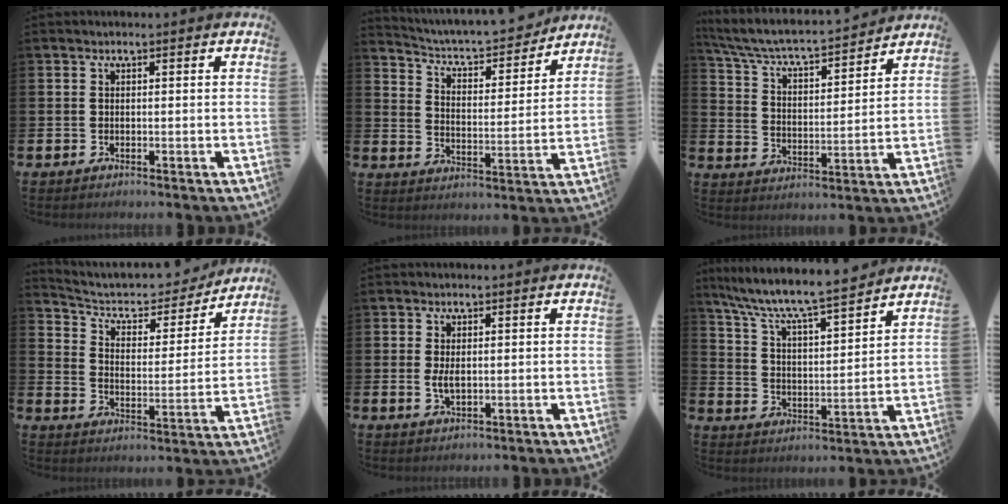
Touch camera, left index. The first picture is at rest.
{"total": 6.2, "force": [5.9, 1.3, 1.4], "torque": [-0.054, -0.052, 0.095]}
{"total": 6.3, "force": [5.9, 1.0, 2.1], "torque": [-0.071, -0.047, 0.096]}
{"total": 7.4, "force": [6.6, 2.6, 1.9], "torque": [-0.070, -0.047, 0.111]}
{"total": 2.3, "force": [0.2, 1.0, 2.0], "torque": [-0.032, -0.002, 0.000]}
{"total": 8.1, "force": [7.6, 0.6, 2.9], "torque": [-0.095, -0.059, 0.127]}